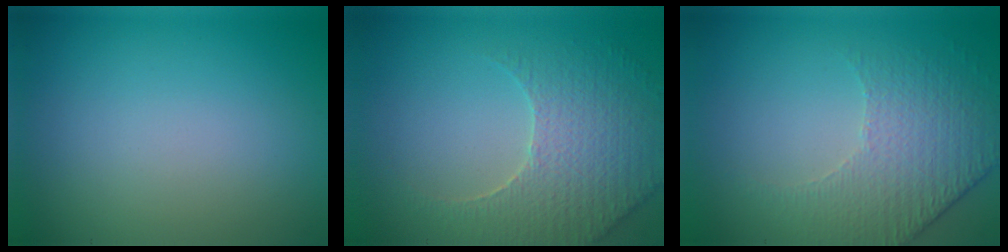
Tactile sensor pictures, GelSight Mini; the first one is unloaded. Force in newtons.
{"total": 4.3, "press": 4.2, "slide": 1.2}
{"total": 4.8, "press": 3.4, "slide": 3.3}